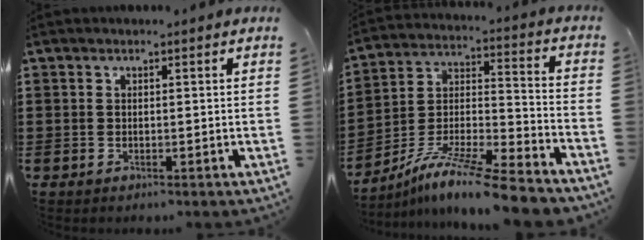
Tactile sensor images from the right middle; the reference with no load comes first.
{"total": 11.4, "force": [-9.9, -0.1, 5.6], "torque": [-0.094, 0.010, -0.195]}